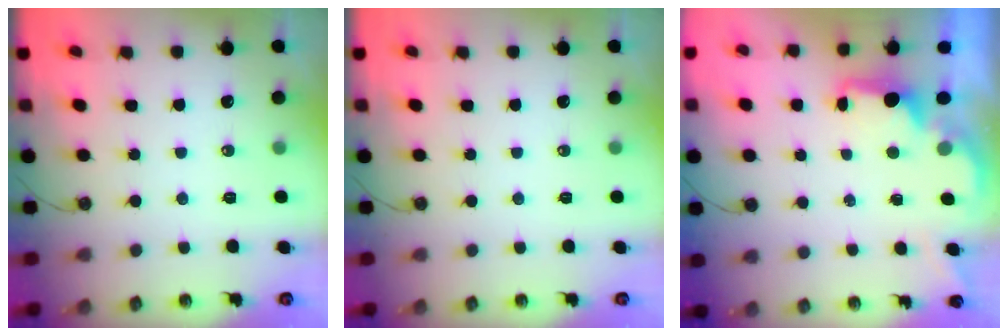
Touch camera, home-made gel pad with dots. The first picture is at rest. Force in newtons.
{"total": 0.0}
{"total": 1.9, "press": 1.7, "slide": 0.8}